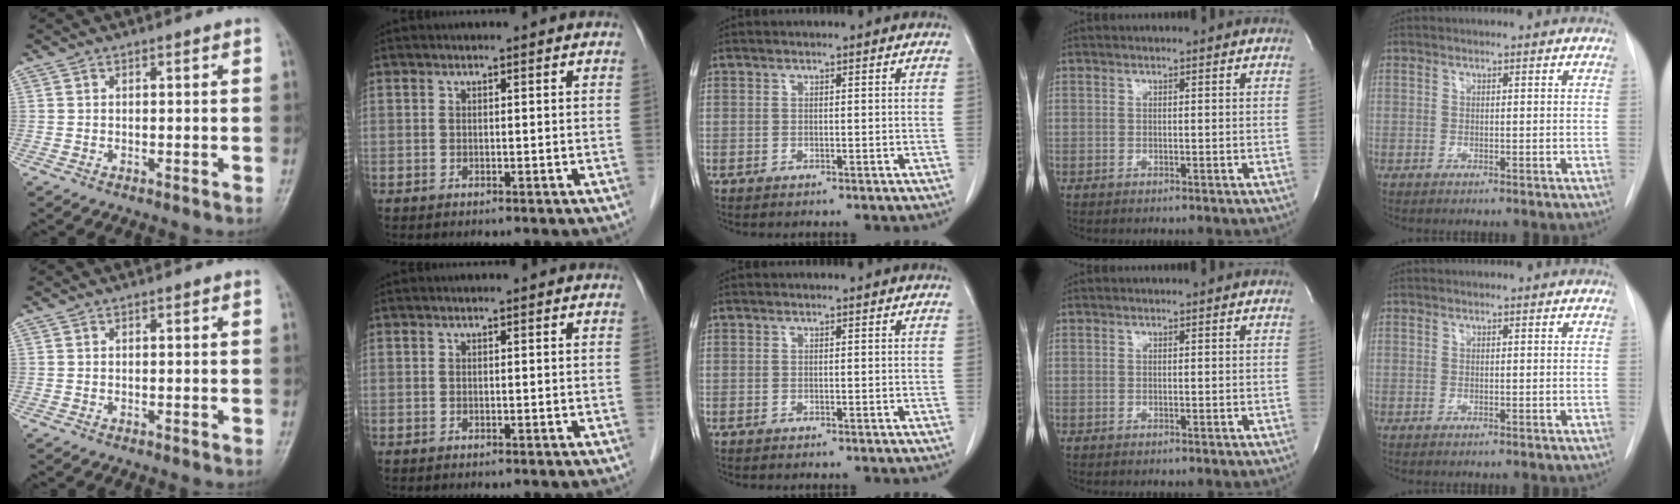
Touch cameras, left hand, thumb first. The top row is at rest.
{}